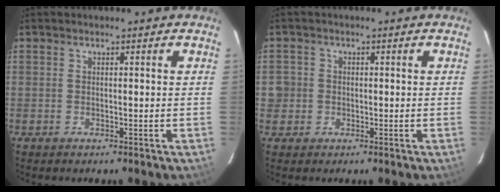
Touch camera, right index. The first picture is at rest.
{"total": 3.3, "force": [-0.7, 3.2, 0.6], "torque": [-0.010, 0.009, -0.012]}